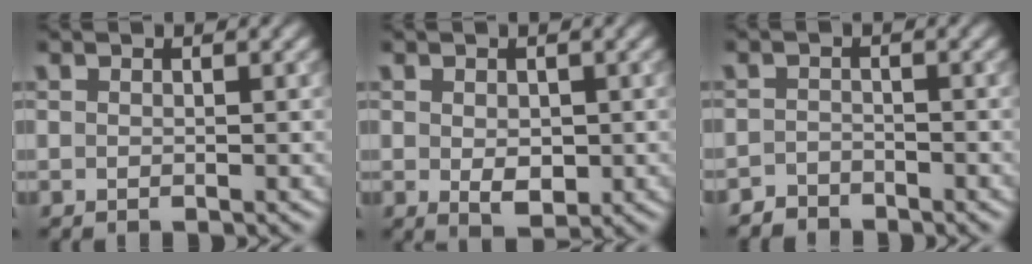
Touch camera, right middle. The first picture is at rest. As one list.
[{"total": 2.3, "force": [-0.2, 1.5, 1.8], "torque": [-0.027, -0.007, 0.003]}, {"total": 1.9, "force": [-1.7, 0.6, 0.0], "torque": [0.005, 0.003, -0.036]}]